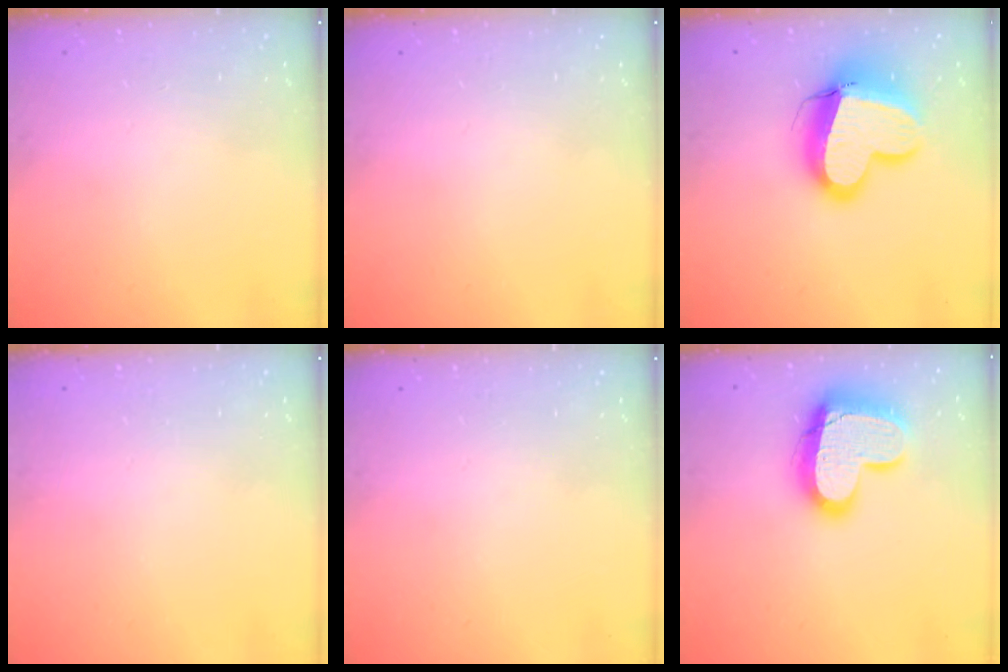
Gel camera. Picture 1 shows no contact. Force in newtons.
{"total": 0.0}
{"total": 16.2, "press": 16.0, "slide": 2.1}
{"total": 0.6, "press": 0.6, "slide": 0.2}
{"total": 0.0}
{"total": 18.2, "press": 18.2, "slide": 1.4}